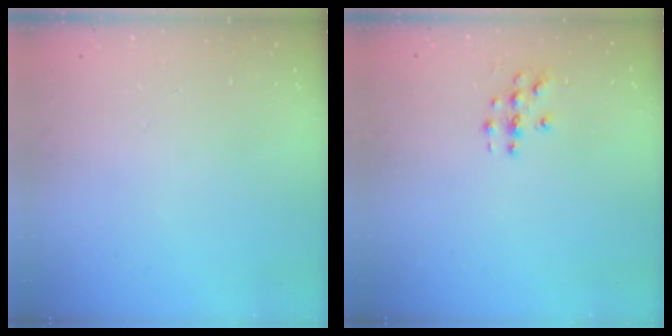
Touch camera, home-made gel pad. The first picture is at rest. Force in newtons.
{"total": 3.3, "press": 3.3, "slide": 0.2}